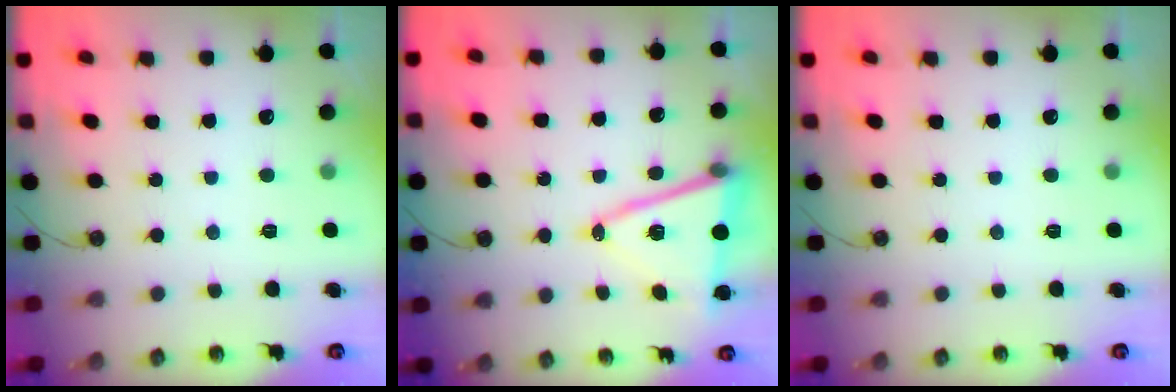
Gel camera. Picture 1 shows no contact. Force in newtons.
{"total": 14.3, "press": 13.8, "slide": 3.7}
{"total": 0.0}